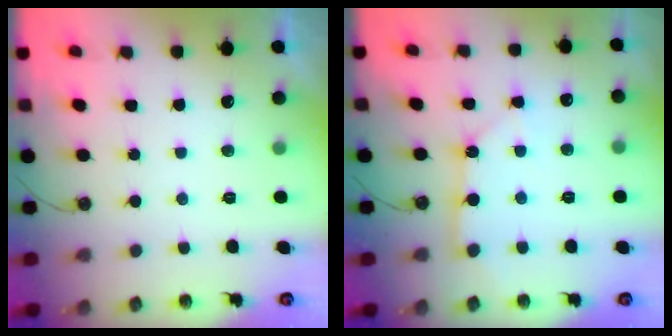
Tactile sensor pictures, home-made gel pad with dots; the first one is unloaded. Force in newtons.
{"total": 4.4, "press": 4.4, "slide": 0.4}